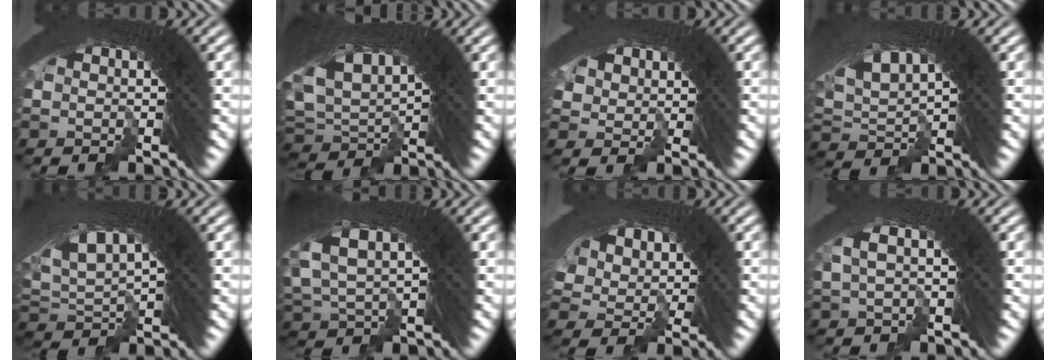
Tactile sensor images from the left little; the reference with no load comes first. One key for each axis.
{"total": 11.2, "fx": 0.9, "fy": 7.9, "fz": 7.9, "tx": -0.181, "ty": -0.026, "tz": 0.024}
{"total": 2.8, "fx": -2.1, "fy": 1.5, "fz": -1.0, "tx": -0.017, "ty": -0.036, "tz": -0.016}
{"total": 8.9, "fx": 0.8, "fy": 5.9, "fz": 6.5, "tx": -0.154, "ty": -0.011, "tz": 0.017}
{"total": 10.6, "fx": 1.2, "fy": 7.0, "fz": 7.9, "tx": -0.172, "ty": -0.005, "tz": 0.020}
{"total": 11.2, "fx": 1.7, "fy": 7.9, "fz": 7.8, "tx": -0.177, "ty": 0.002, "tz": 0.018}
{"total": 5.4, "fx": -2.4, "fy": 4.4, "fz": 2.1, "tx": -0.096, "ty": -0.036, "tz": -0.023}
{"total": 3.8, "fx": 0.0, "fy": 2.9, "fz": 2.4, "tx": -0.057, "ty": 0.015, "tz": -0.011}